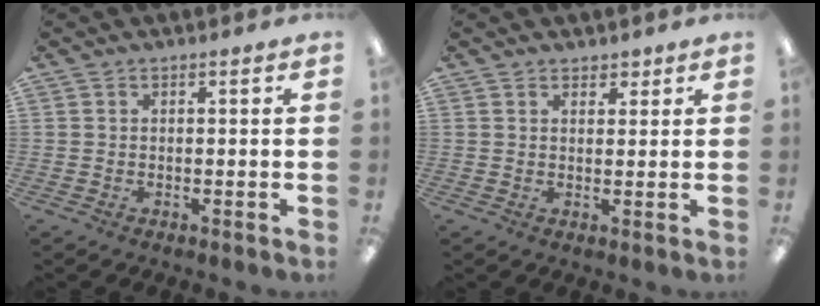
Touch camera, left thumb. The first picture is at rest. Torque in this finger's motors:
{"motor_torque": [0.06, -0.04, -0.37, 0.16, -0.05]}